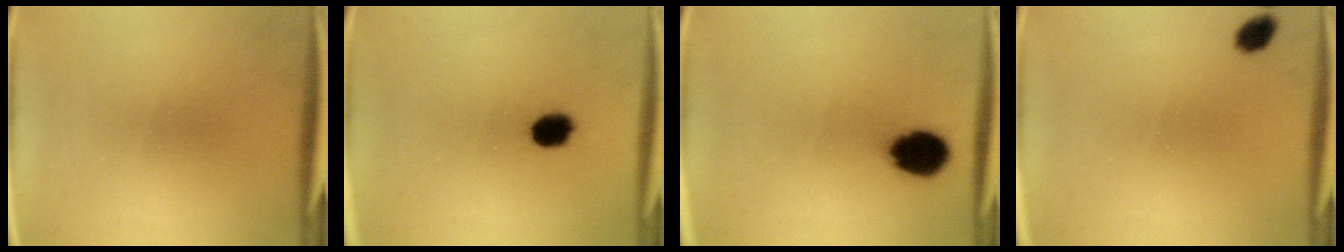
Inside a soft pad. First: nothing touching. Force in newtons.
{"total": 4.3}
{"total": 9.6}
{"total": 2.5}